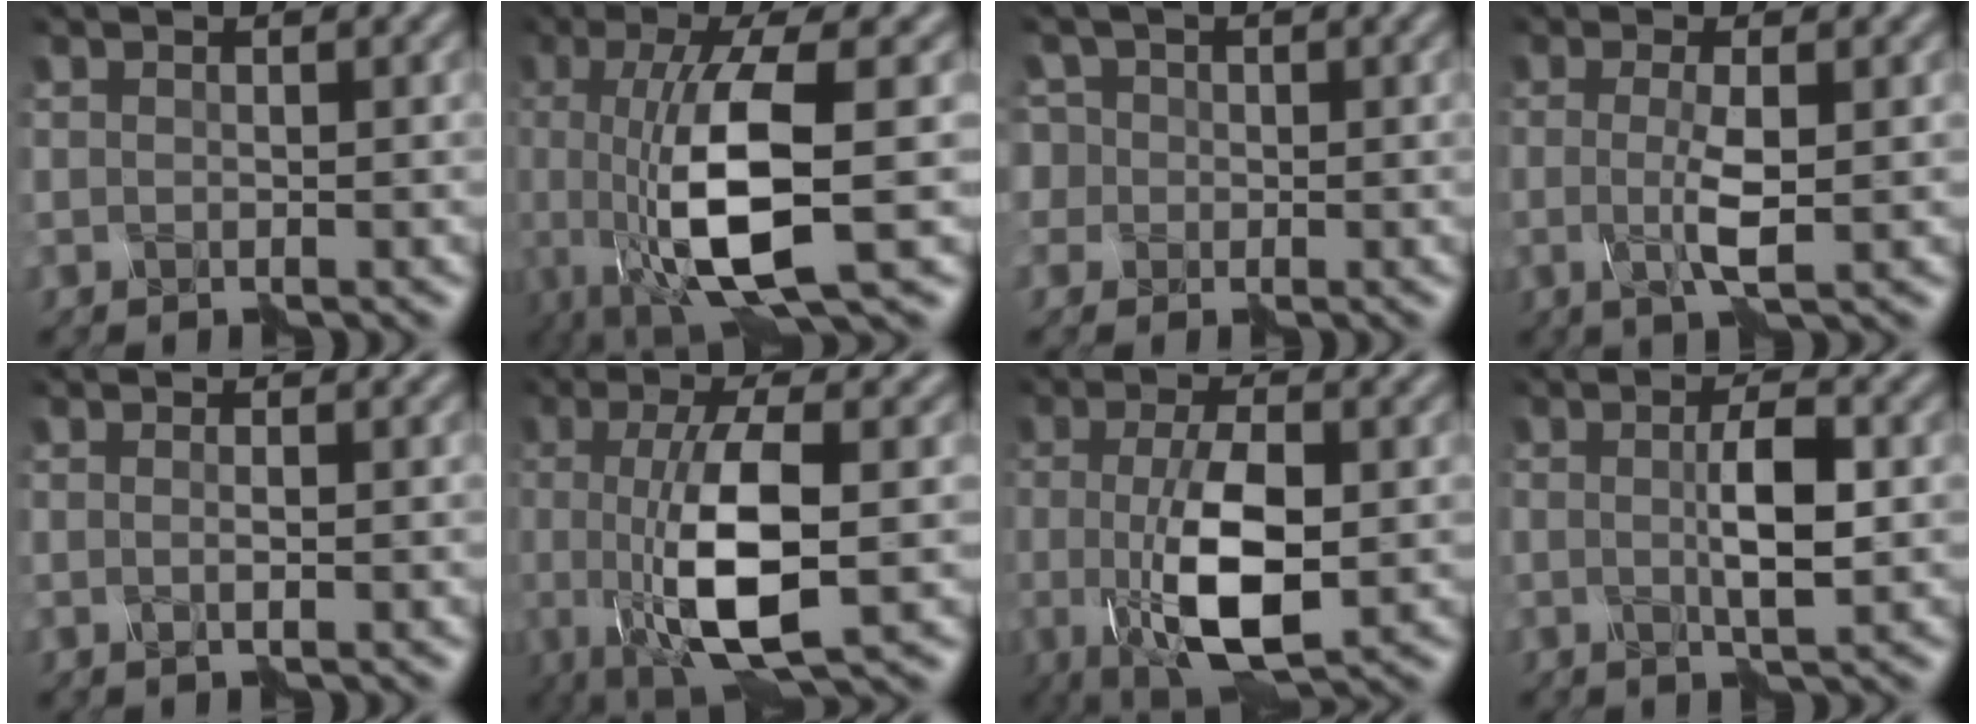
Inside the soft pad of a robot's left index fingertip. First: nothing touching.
{"total": 9.2, "force": [-1.2, 2.2, 8.9], "torque": [-0.164, -0.007, -0.020]}
{"total": 4.6, "force": [1.2, 4.0, 2.0], "torque": [-0.064, 0.028, -0.012]}
{"total": 3.2, "force": [-0.5, 0.2, 3.2], "torque": [-0.076, -0.005, -0.005]}
{"total": 1.0, "force": [0.2, 0.1, 1.0], "torque": [-0.012, -0.001, -0.009]}
{"total": 7.8, "force": [-1.0, 1.9, 7.5], "torque": [-0.151, -0.009, -0.013]}
{"total": 7.4, "force": [-1.1, 2.4, 6.9], "torque": [-0.146, -0.011, -0.015]}
{"total": 3.3, "force": [-0.2, 0.3, 3.2], "torque": [-0.071, 0.002, 0.000]}